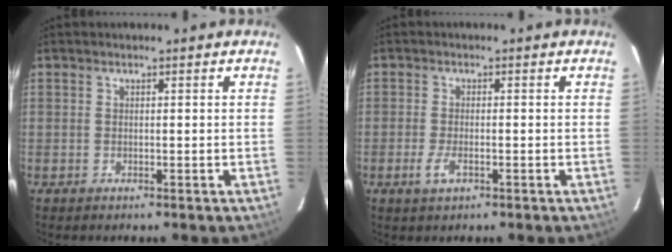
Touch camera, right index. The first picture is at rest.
{"total": 3.0, "force": [-1.4, 1.1, 2.5], "torque": [-0.054, -0.006, -0.025]}